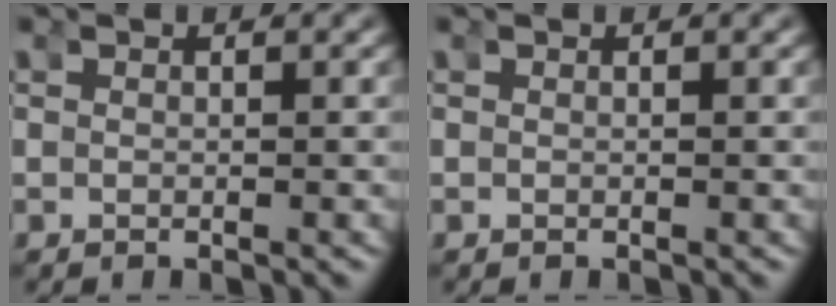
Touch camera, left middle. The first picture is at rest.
{"total": 0.0}